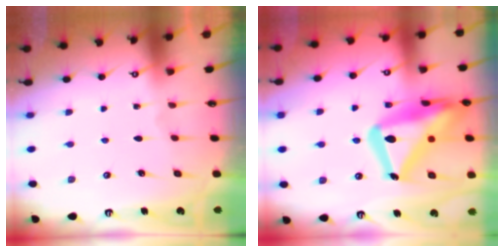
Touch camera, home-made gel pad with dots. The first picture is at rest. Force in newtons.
{"total": 24.9, "press": 24.8, "slide": 2.1}